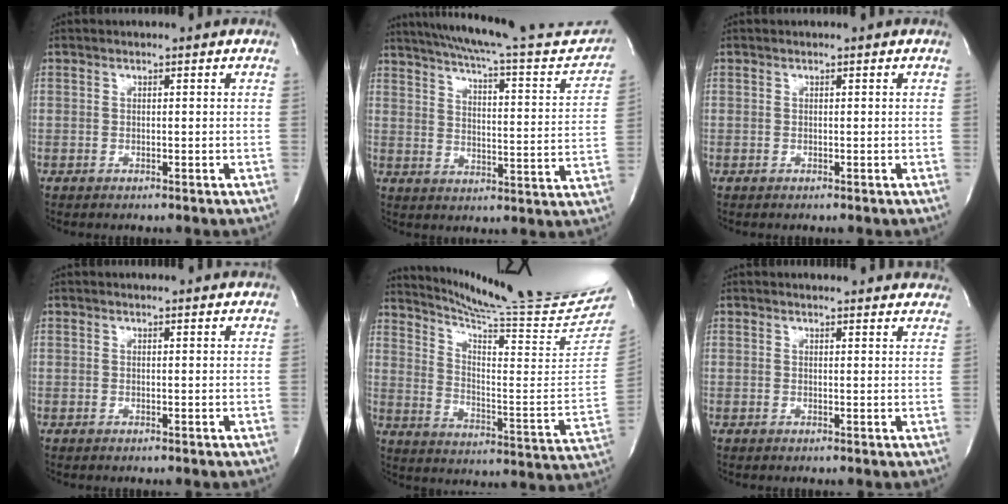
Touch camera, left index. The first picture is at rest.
{"total": 25.5, "force": [22.9, 3.1, 10.8], "torque": [-0.166, -0.051, 0.283]}
{"total": 0.0}
{"total": 2.0, "force": [2.0, 0.1, 0.3], "torque": [-0.010, 0.002, 0.017]}
{"total": 22.9, "force": [21.2, -2.0, 8.4], "torque": [-0.147, -0.129, 0.293]}
{"total": 10.7, "force": [10.1, 2.2, 2.5], "torque": [-0.011, -0.005, 0.096]}